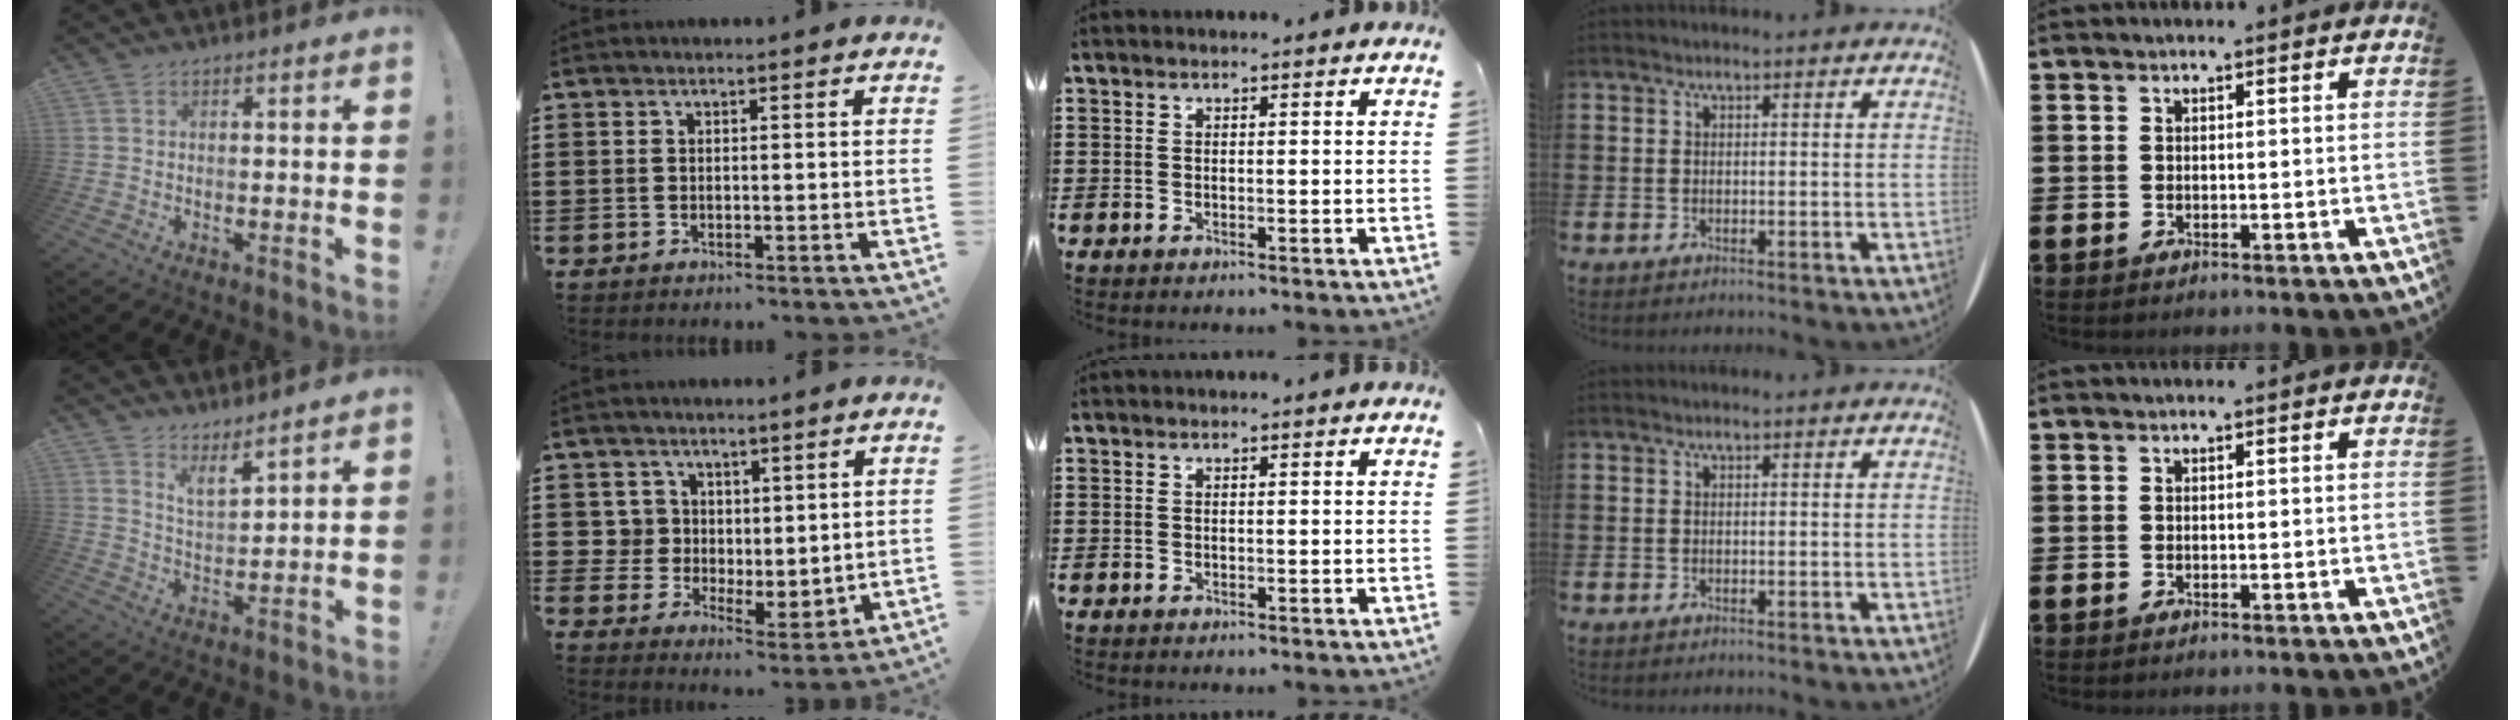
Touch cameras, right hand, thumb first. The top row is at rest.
{"thumb": {"total": 5.8, "force": [5.4, 1.0, 2.1], "torque": [-0.041, -0.036, 0.097]}, "index": {"total": 5.6, "force": [3.5, 4.4, 0.4], "torque": [-0.038, 0.000, 0.069]}}